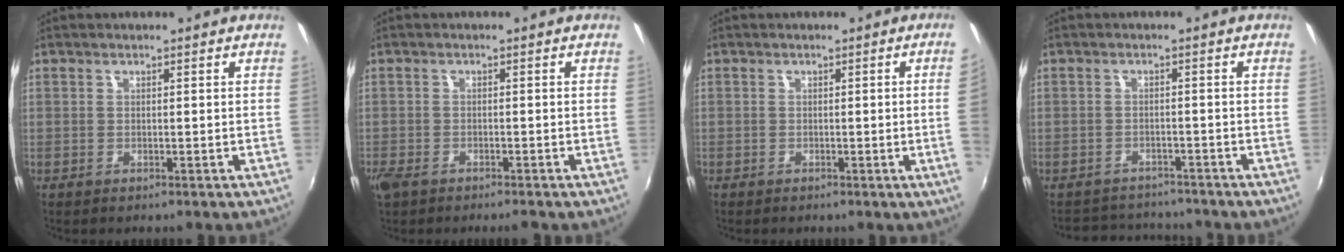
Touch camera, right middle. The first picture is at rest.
{"total": 4.3, "force": [-3.3, 1.6, 2.4], "torque": [-0.065, -0.014, -0.062]}
{"total": 2.7, "force": [-0.1, -1.5, 2.2], "torque": [-0.035, -0.012, 0.004]}
{"total": 6.4, "force": [-6.0, 2.3, 0.6], "torque": [-0.024, 0.016, -0.090]}